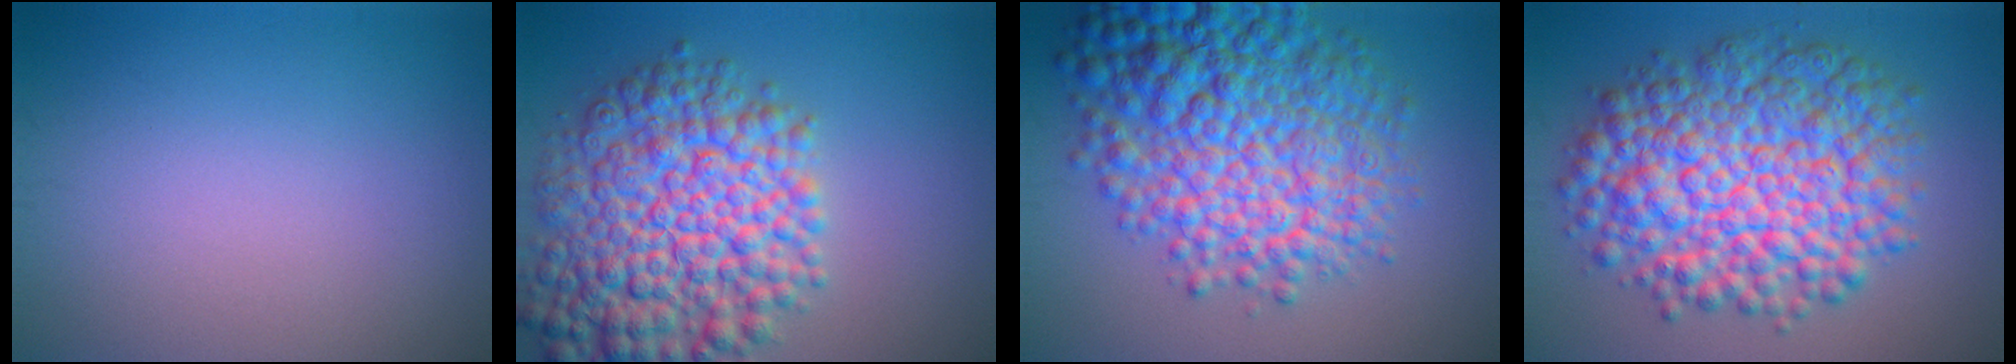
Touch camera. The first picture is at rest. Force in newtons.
{"total": 10.8, "press": 10.8, "slide": 0.3}
{"total": 11.1, "press": 11.1, "slide": 0.3}
{"total": 11.4, "press": 11.4, "slide": 0.2}